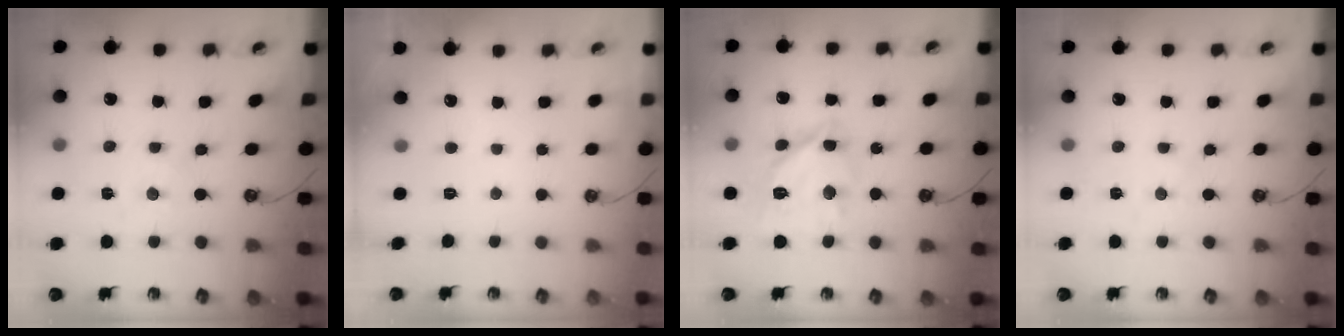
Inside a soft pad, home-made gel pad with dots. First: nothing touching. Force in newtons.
{"total": 0.0}
{"total": 16.5, "press": 16.5, "slide": 1.3}
{"total": 0.8, "press": 0.7, "slide": 0.4}